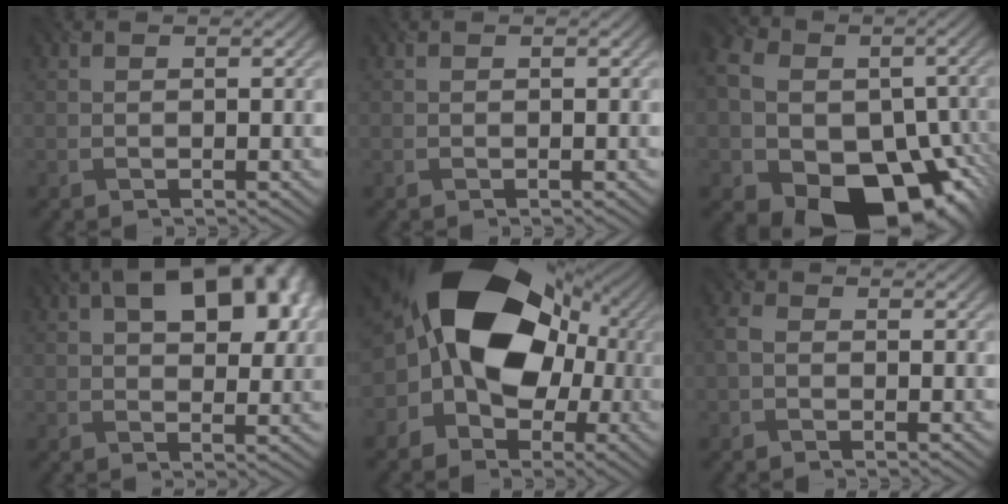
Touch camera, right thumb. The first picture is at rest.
{"total": 0.0}
{"total": 20.7, "force": [-6.4, 16.0, 11.5], "torque": [-0.201, -0.047, -0.107]}
{"total": 12.9, "force": [5.1, 7.0, 9.6], "torque": [-0.145, 0.024, 0.067]}
{"total": 17.9, "force": [0.7, 13.4, 11.8], "torque": [-0.154, 0.005, -0.009]}
{"total": 1.7, "force": [-0.5, 1.2, 1.1], "torque": [-0.030, 0.005, -0.017]}